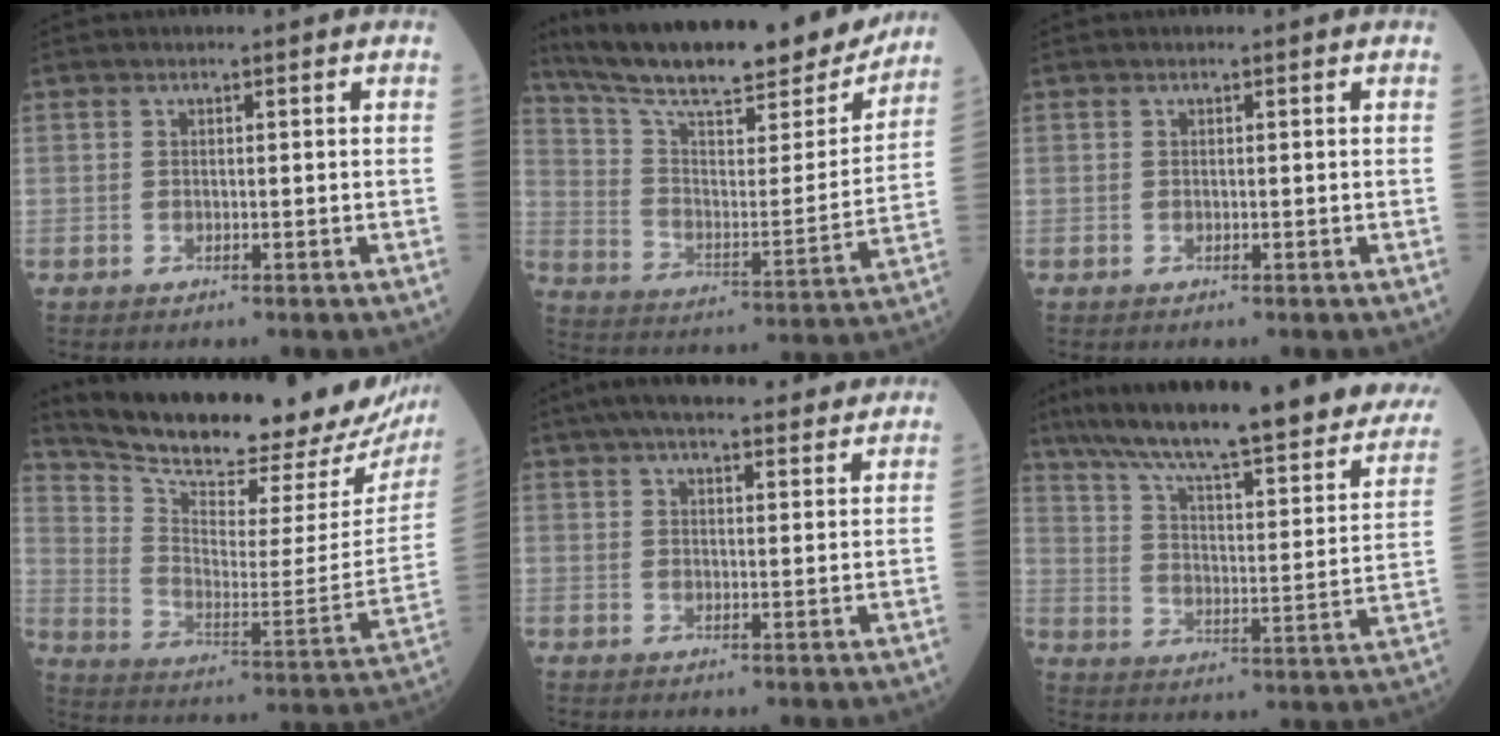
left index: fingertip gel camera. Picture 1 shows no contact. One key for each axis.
{"total": 25.6, "fx": 22.0, "fy": 4.4, "fz": 12.2, "tx": -0.202, "ty": -0.018, "tz": 0.321}
{"total": 0.0}
{"total": 26.6, "fx": 24.3, "fy": 3.8, "fz": 10.0, "tx": -0.173, "ty": -0.086, "tz": 0.336}
{"total": 16.1, "fx": 13.8, "fy": 3.4, "fz": 7.7, "tx": -0.116, "ty": 0.040, "tz": 0.188}
{"total": 33.8, "fx": 26.6, "fy": 5.5, "fz": 20.0, "tx": -0.277, "ty": -0.039, "tz": 0.352}